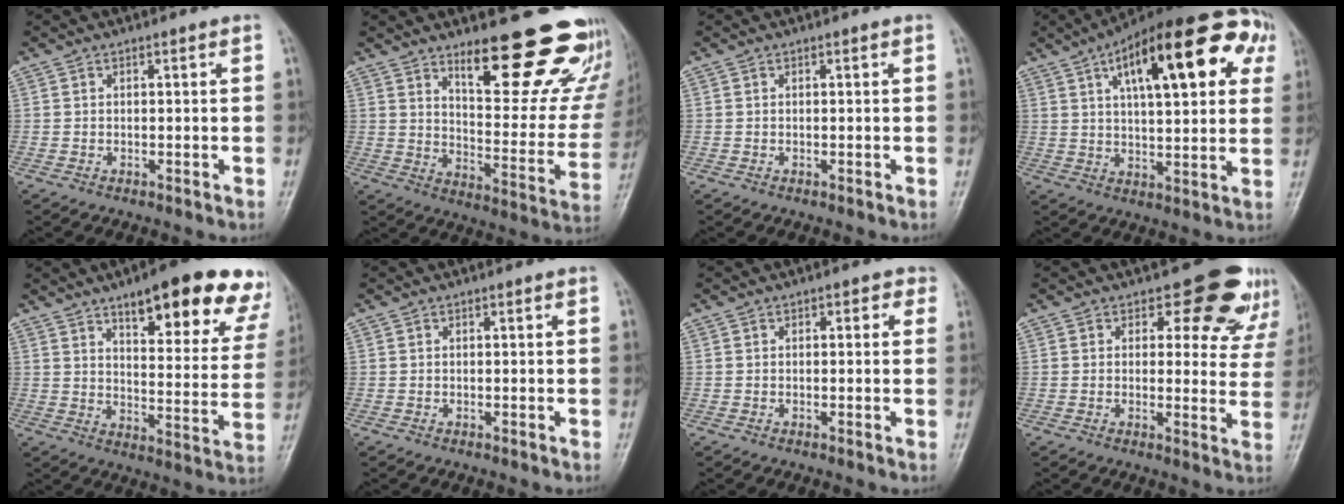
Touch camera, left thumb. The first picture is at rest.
{"total": 23.3, "force": [16.5, 7.1, 14.8], "torque": [-0.146, -0.114, 0.223]}
{"total": 0.0}
{"total": 24.5, "force": [9.3, 9.4, 20.6], "torque": [-0.275, 0.021, 0.131]}
{"total": 22.9, "force": [15.1, 7.3, 15.7], "torque": [-0.158, -0.053, 0.189]}
{"total": 0.0}
{"total": 2.0, "force": [0.7, 1.4, 1.3], "torque": [0.010, 0.004, -0.001]}
{"total": 10.0, "force": [7.8, 5.5, 3.1], "torque": [0.014, -0.049, 0.069]}